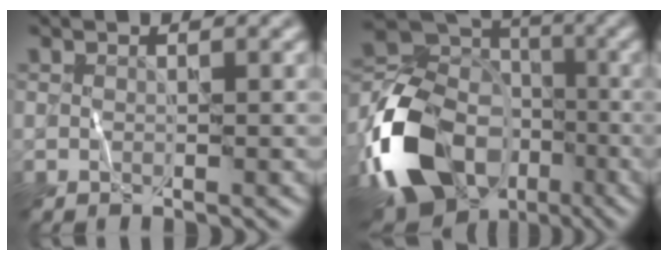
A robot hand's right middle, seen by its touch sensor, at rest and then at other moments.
{"total": 14.7, "force": [-6.6, 10.3, 8.1], "torque": [-0.184, -0.023, -0.130]}